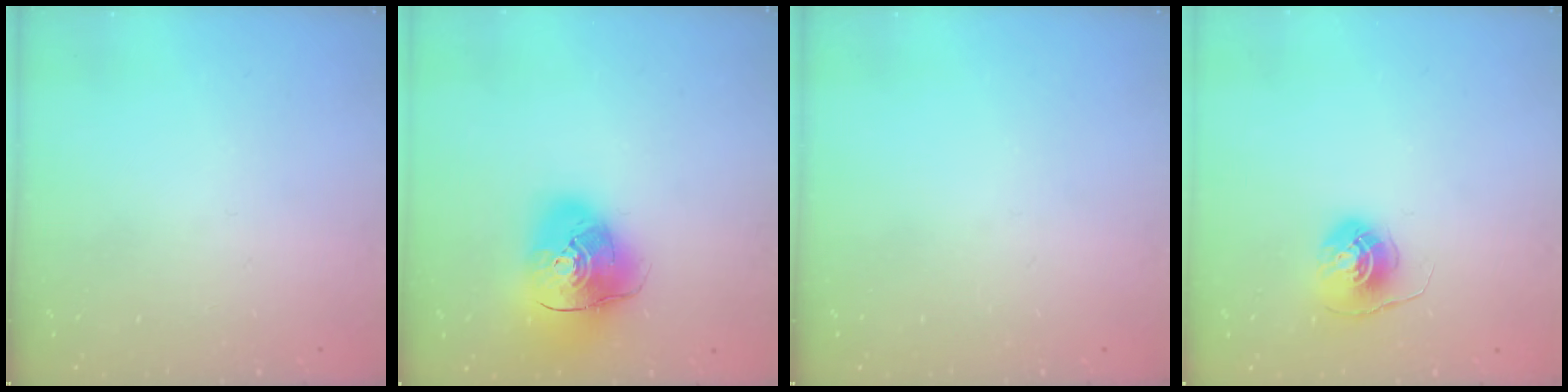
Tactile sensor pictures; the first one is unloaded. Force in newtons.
{"total": 14.0, "press": 13.8, "slide": 2.4}
{"total": 0.0}
{"total": 6.0, "press": 6.0, "slide": 0.4}